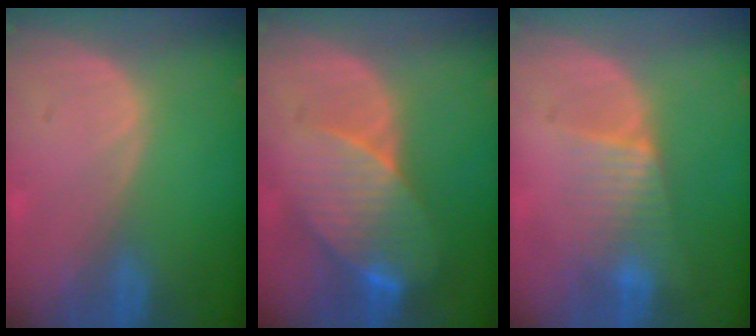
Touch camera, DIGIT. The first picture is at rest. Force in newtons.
{"total": 8.2, "press": 7.6, "slide": 3.1}
{"total": 4.7, "press": 4.6, "slide": 0.7}